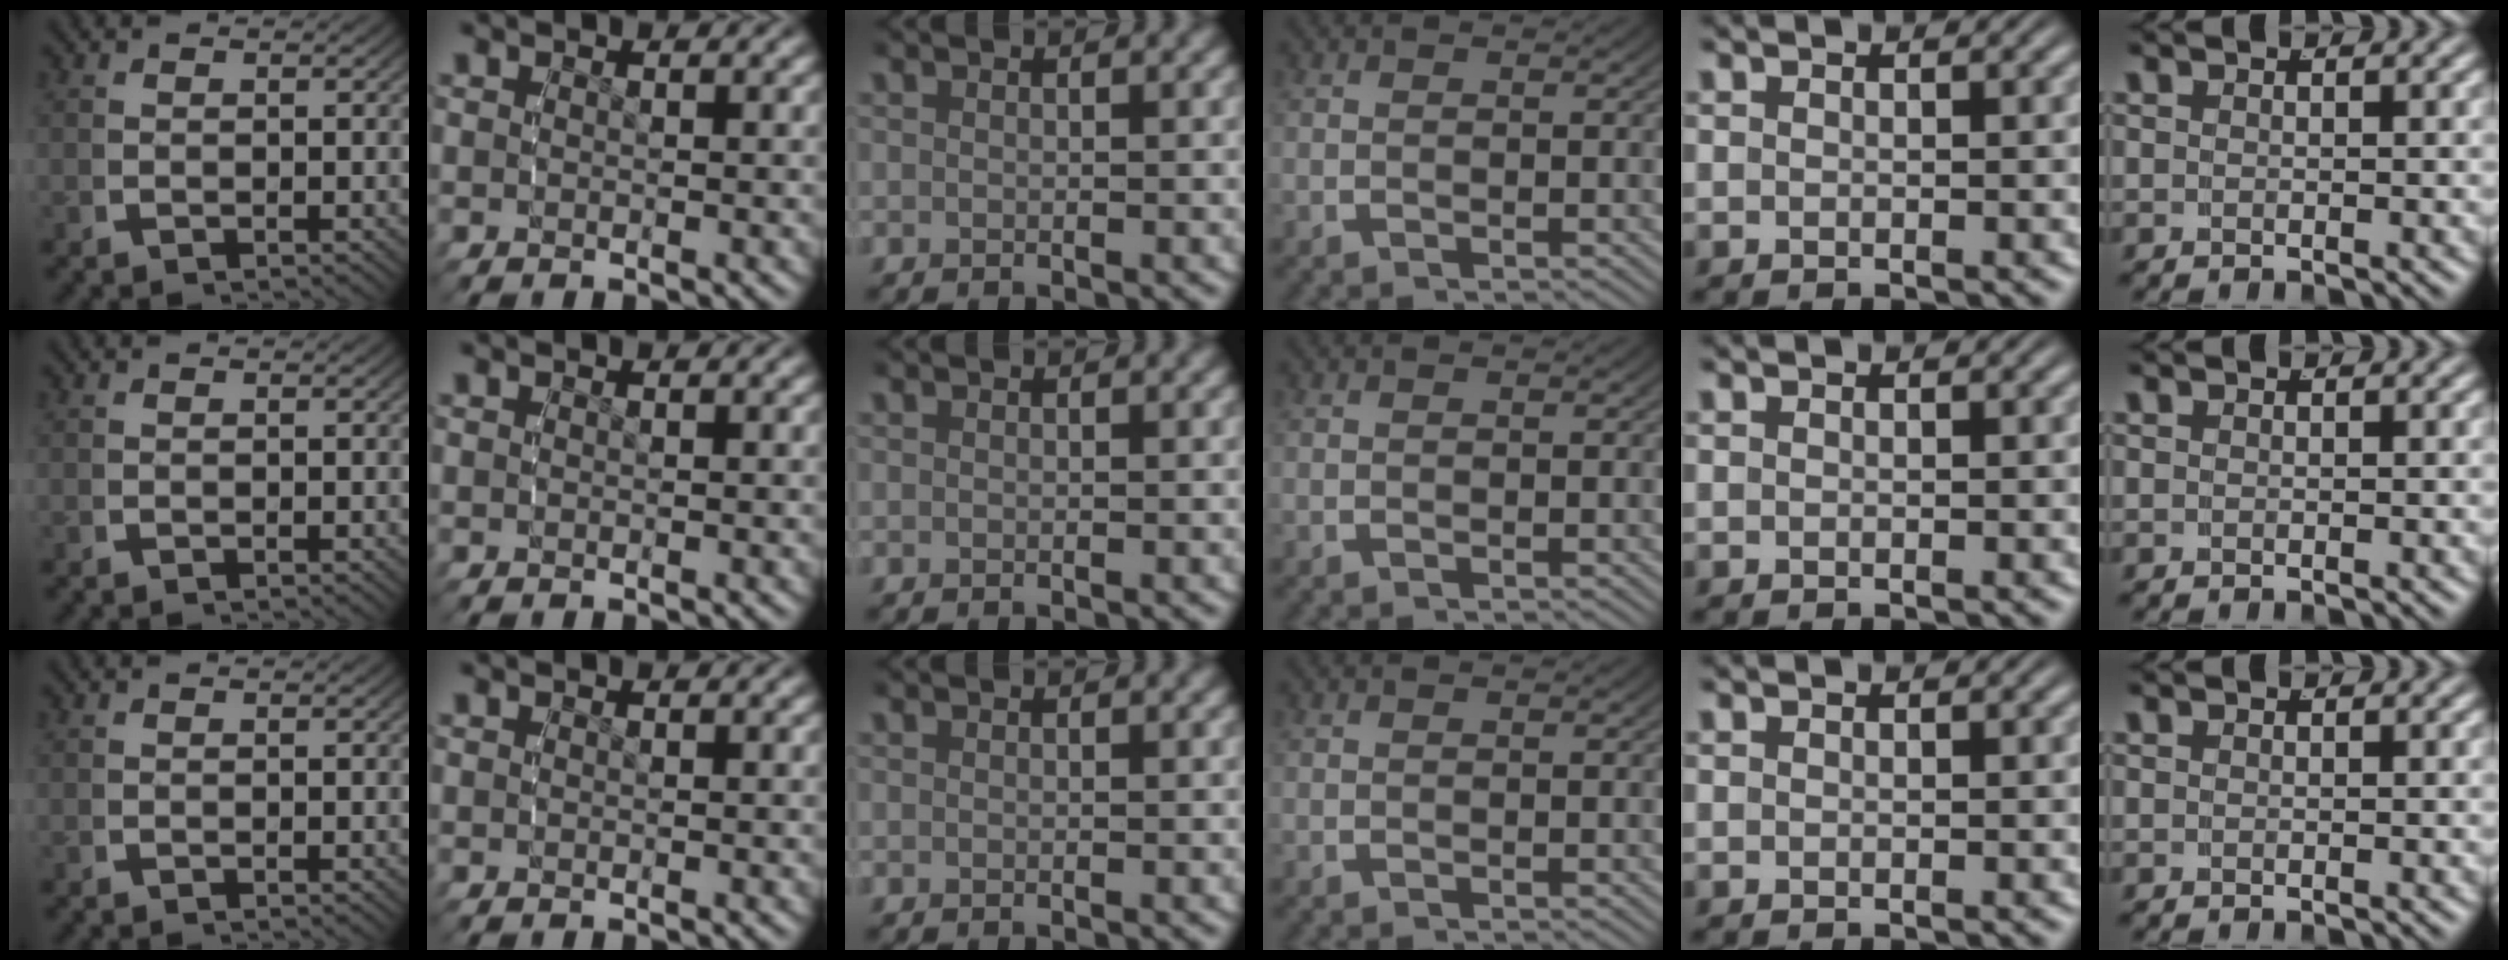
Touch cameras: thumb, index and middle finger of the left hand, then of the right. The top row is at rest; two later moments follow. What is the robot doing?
{"motion": "reach", "object": "glasses case"}